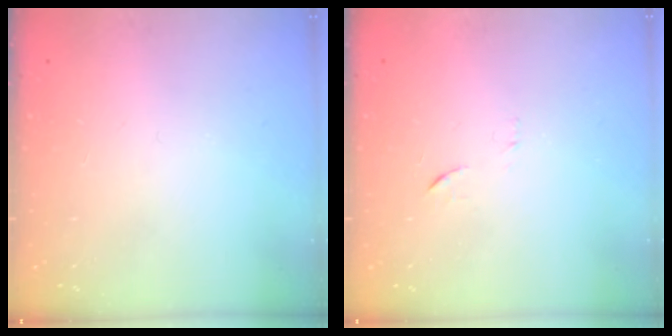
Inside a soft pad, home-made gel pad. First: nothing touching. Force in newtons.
{"total": 5.8, "press": 5.7, "slide": 0.4}